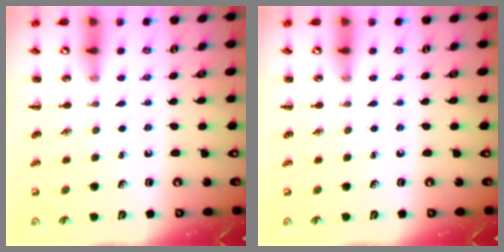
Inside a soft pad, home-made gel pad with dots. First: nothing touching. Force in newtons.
{"total": 0.0}